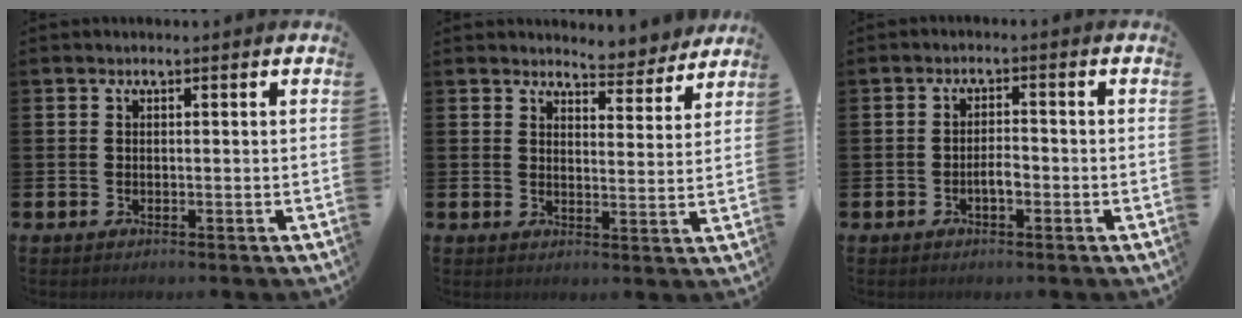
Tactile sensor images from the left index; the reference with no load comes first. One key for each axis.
{"total": 4.9, "fx": 4.8, "fy": 0.9, "fz": 0.1, "tx": 0.000, "ty": -0.040, "tz": 0.083}
{"total": 2.1, "fx": -0.8, "fy": 1.0, "fz": 1.7, "tx": -0.031, "ty": 0.005, "tz": -0.017}